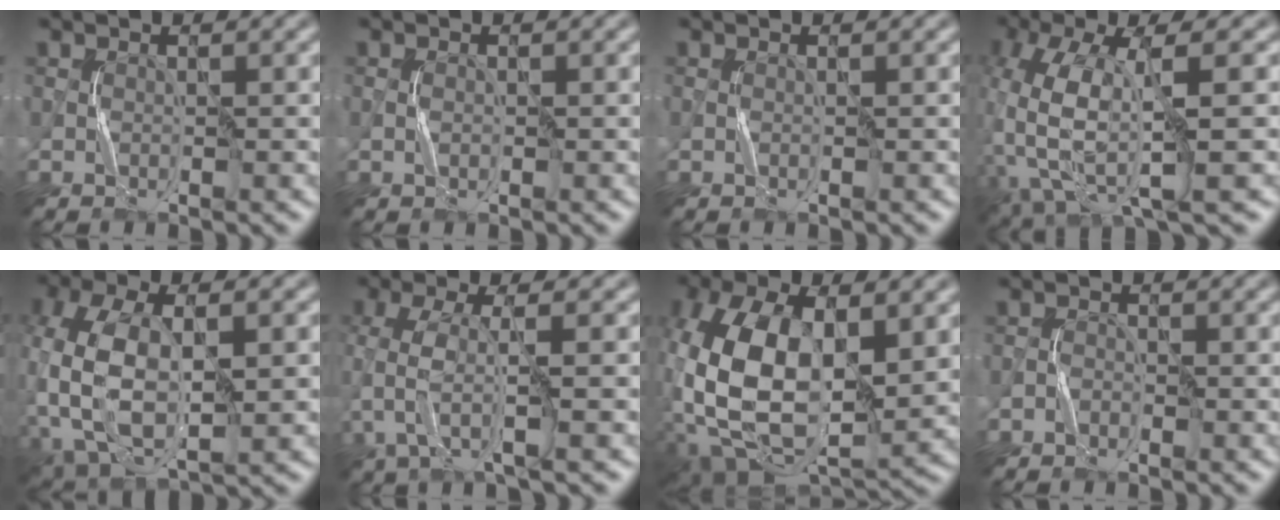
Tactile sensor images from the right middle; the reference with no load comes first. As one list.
[{"total": 0.7, "force": [-0.1, 0.4, 0.5], "torque": [-0.012, 0.003, -0.002]}, {"total": 0.0}, {"total": 9.9, "force": [-1.1, 4.3, 8.8], "torque": [-0.198, -0.010, -0.019]}, {"total": 11.6, "force": [-1.7, 6.5, 9.5], "torque": [-0.228, -0.003, -0.028]}, {"total": 4.3, "force": [-0.8, 1.1, 4.1], "torque": [-0.098, -0.001, -0.015]}, {"total": 15.3, "force": [-0.9, 8.6, 12.6], "torque": [-0.290, -0.001, -0.022]}, {"total": 0.8, "force": [-0.6, 0.4, 0.2], "torque": [-0.003, 0.003, -0.014]}]